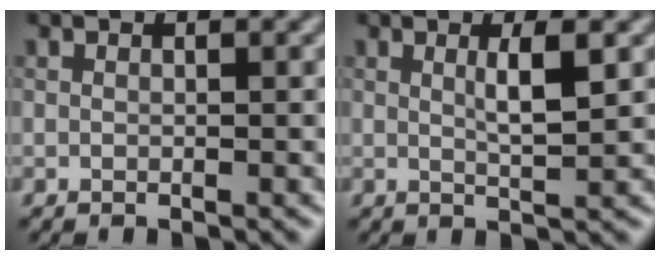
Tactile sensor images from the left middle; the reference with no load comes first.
{"total": 2.5, "force": [0.7, 0.4, 2.4], "torque": [-0.039, -0.001, 0.011]}